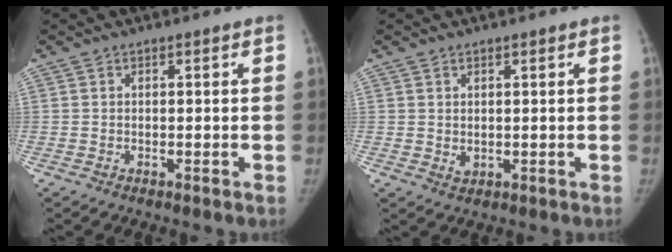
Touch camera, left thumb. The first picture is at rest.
{"total": 1.8, "force": [0.7, 1.2, 1.2], "torque": [-0.019, -0.008, 0.018]}